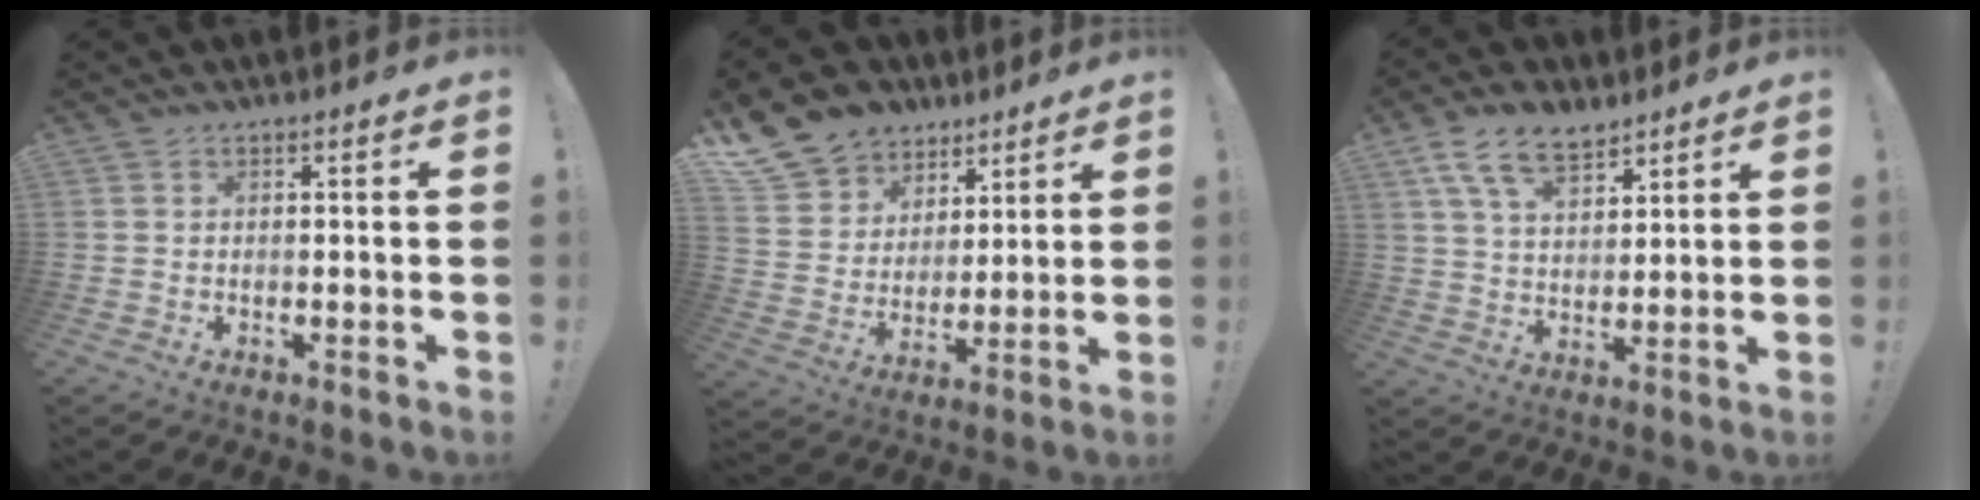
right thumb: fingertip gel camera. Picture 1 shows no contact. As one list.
[{"total": 12.9, "force": [8.2, 9.5, 2.8], "torque": [-0.052, -0.058, 0.169]}, {"total": 11.5, "force": [7.6, 5.9, 6.4], "torque": [-0.114, -0.029, 0.147]}]